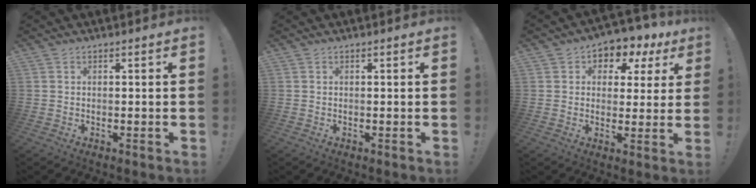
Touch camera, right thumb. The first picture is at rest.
{"total": 0.0}
{"total": 5.7, "force": [2.0, 4.8, 2.3], "torque": [-0.025, -0.020, 0.039]}